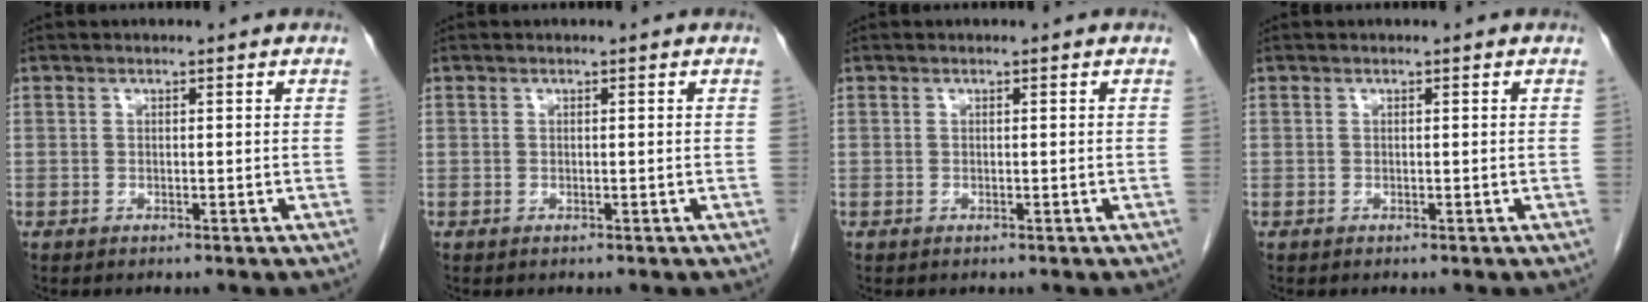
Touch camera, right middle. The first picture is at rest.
{"total": 0.0}
{"total": 0.0}
{"total": 0.0}